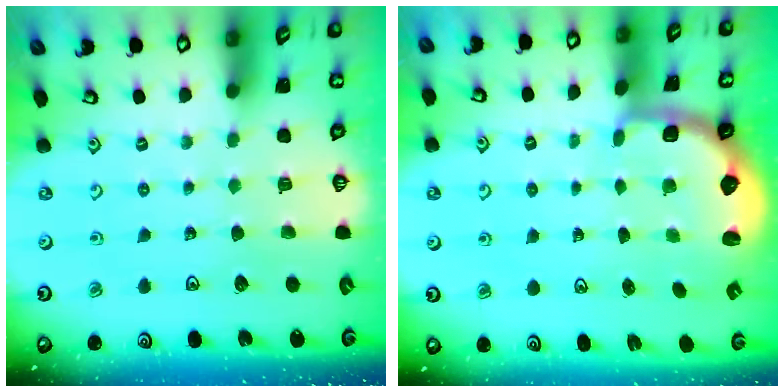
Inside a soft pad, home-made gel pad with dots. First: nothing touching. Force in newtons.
{"total": 2.6, "press": 1.9, "slide": 1.7}